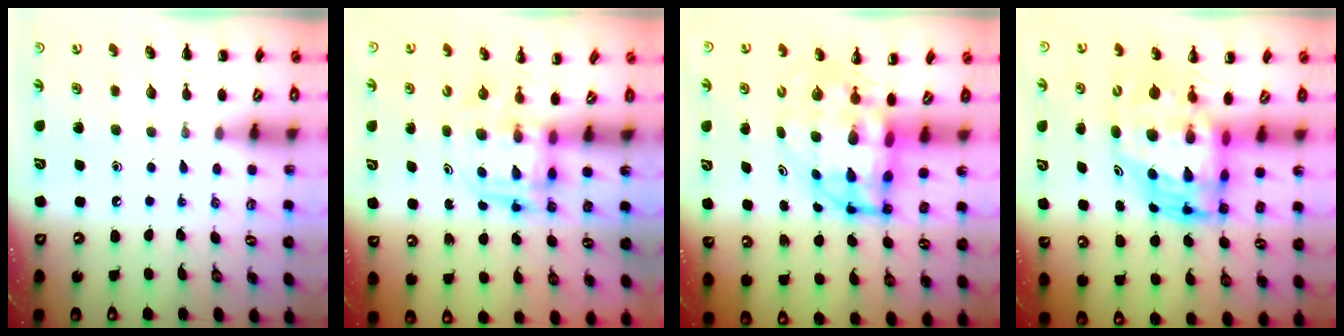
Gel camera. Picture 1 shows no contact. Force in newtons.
{"total": 3.9, "press": 3.8, "slide": 0.7}
{"total": 7.1, "press": 6.8, "slide": 1.9}
{"total": 9.1, "press": 8.9, "slide": 2.1}